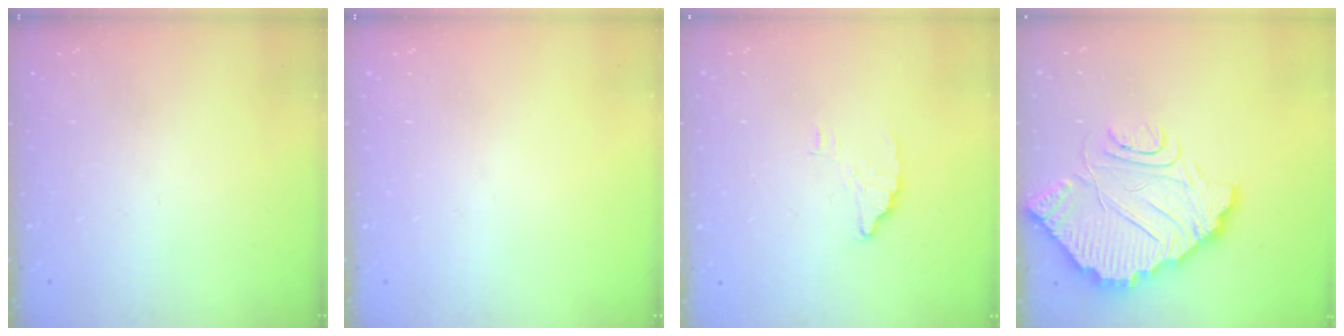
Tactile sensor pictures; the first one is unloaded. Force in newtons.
{"total": 0.0}
{"total": 3.5, "press": 3.5, "slide": 0.2}
{"total": 11.4, "press": 11.4, "slide": 0.8}